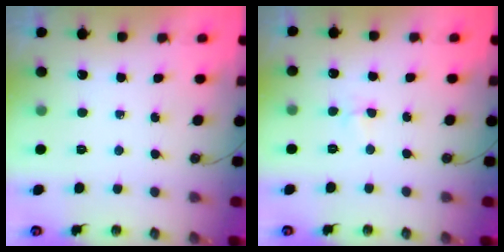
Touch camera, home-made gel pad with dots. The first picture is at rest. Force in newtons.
{"total": 3.7, "press": 3.7, "slide": 0.3}